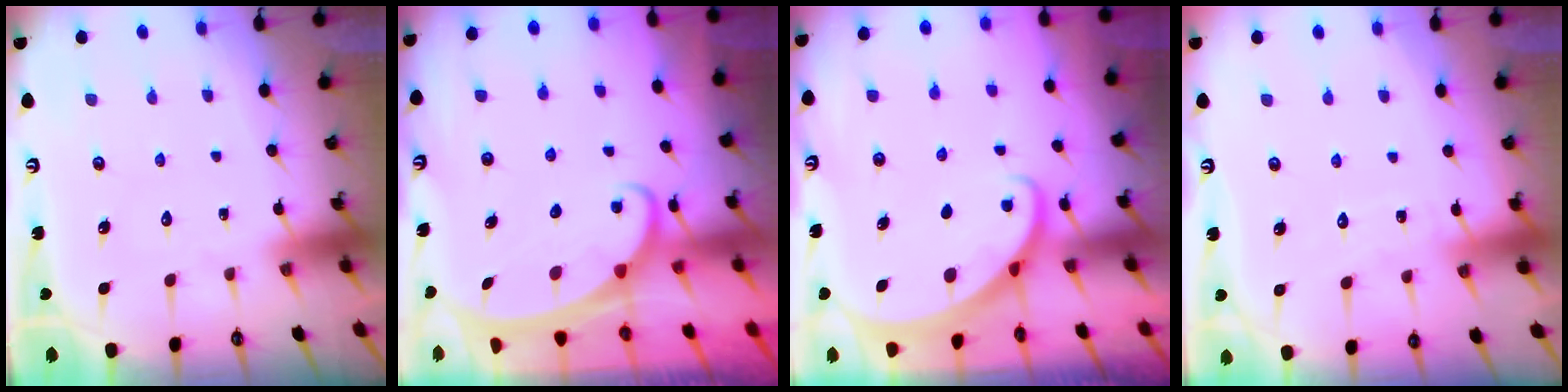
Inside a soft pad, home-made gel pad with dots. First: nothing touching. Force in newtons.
{"total": 2.3, "press": 2.3, "slide": 0.4}
{"total": 1.8, "press": 1.8, "slide": 0.0}
{"total": 3.9, "press": 3.9, "slide": 0.4}